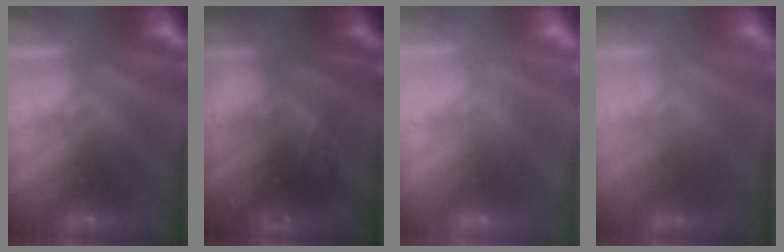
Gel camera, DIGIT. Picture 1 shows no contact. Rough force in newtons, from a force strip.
{"total": 2.9}
{"total": 8.2}
{"total": 1.8}